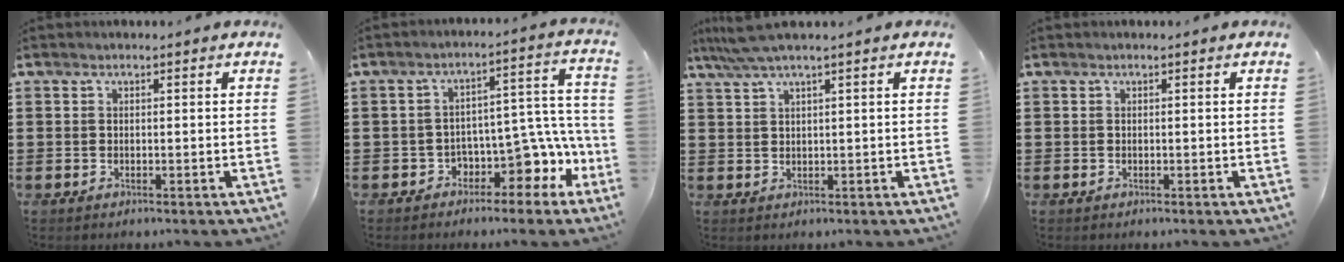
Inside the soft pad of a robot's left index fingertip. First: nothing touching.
{"total": 6.6, "force": [-3.5, 3.8, 4.0], "torque": [-0.069, -0.014, -0.063]}
{"total": 3.2, "force": [2.0, -0.1, 2.5], "torque": [-0.053, 0.004, 0.036]}
{"total": 0.0}